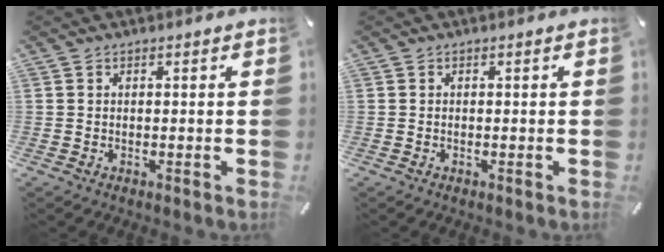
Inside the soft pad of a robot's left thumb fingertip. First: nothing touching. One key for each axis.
{"total": 0.0}